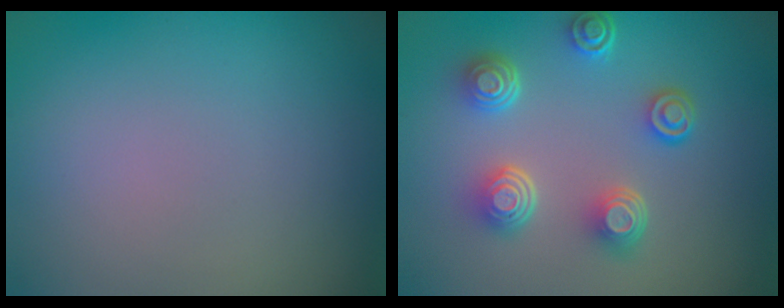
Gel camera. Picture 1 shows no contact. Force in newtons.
{"total": 4.9, "press": 3.6, "slide": 3.4}